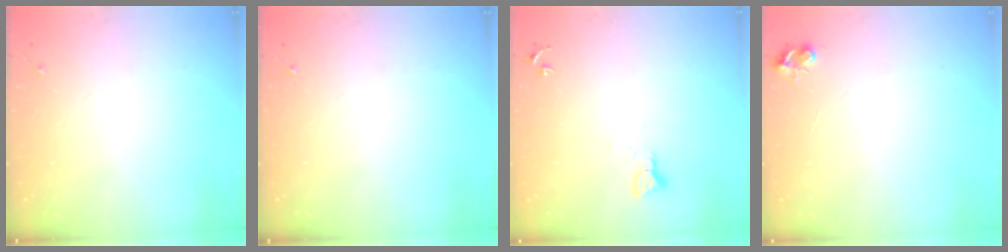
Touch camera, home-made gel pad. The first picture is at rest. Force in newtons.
{"total": 0.0}
{"total": 2.3, "press": 2.3, "slide": 0.2}
{"total": 5.3, "press": 5.3, "slide": 0.7}